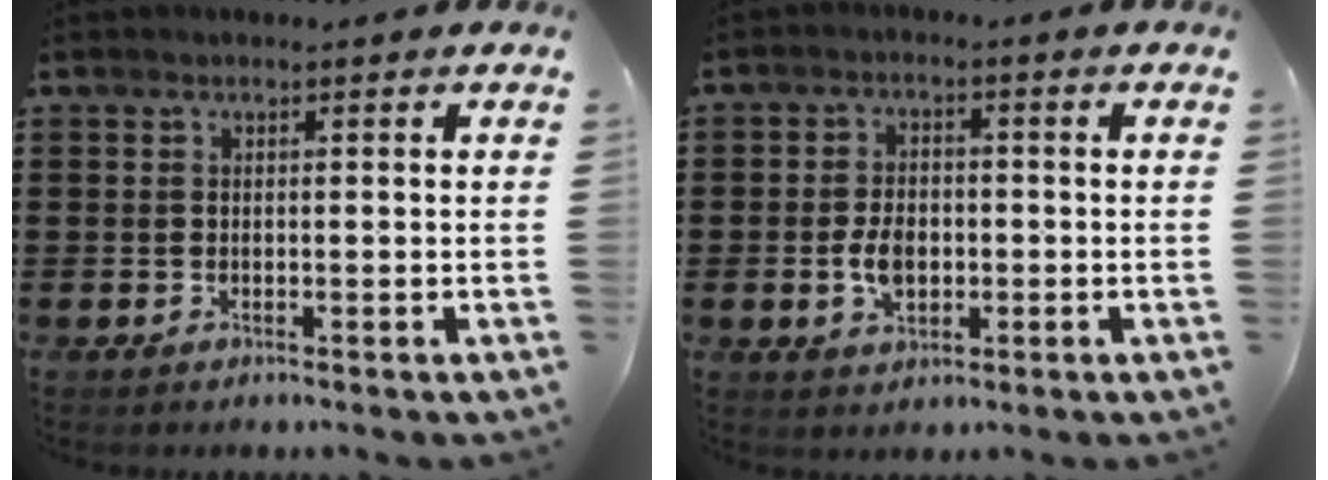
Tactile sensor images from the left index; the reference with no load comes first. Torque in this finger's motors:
{"motor_torque": [0.71, 0.71, 0.33, 0.11]}